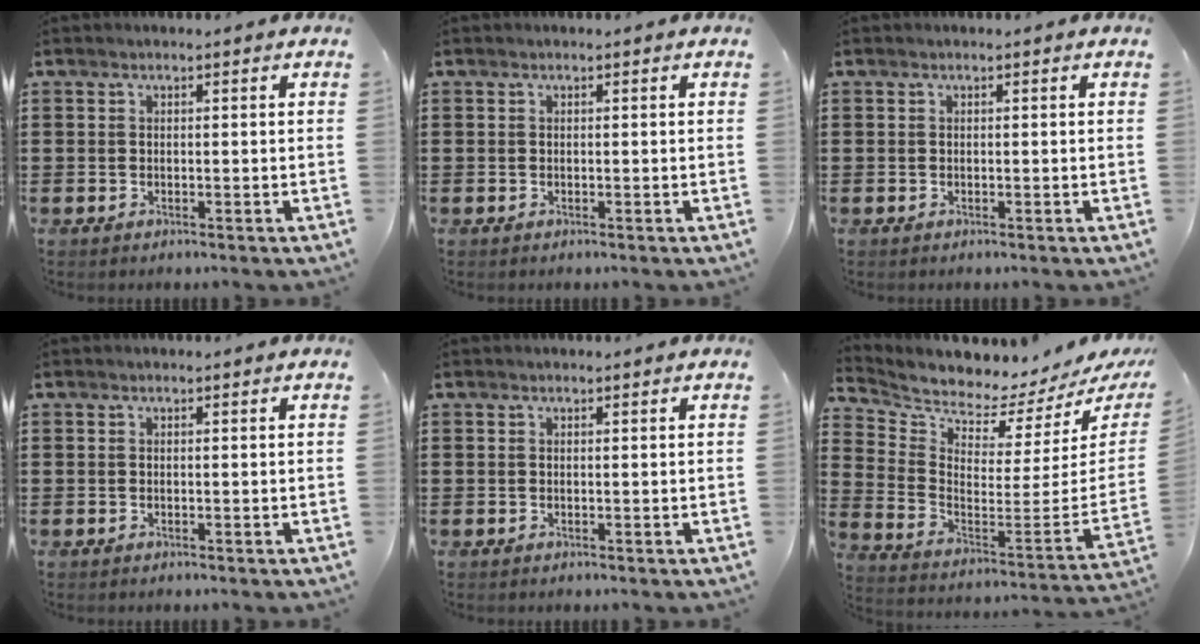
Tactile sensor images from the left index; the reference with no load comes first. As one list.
[{"total": 0.0}, {"total": 0.0}, {"total": 0.0}, {"total": 0.0}, {"total": 3.4, "force": [3.3, 0.1, -0.3], "torque": [-0.027, -0.062, 0.051]}]